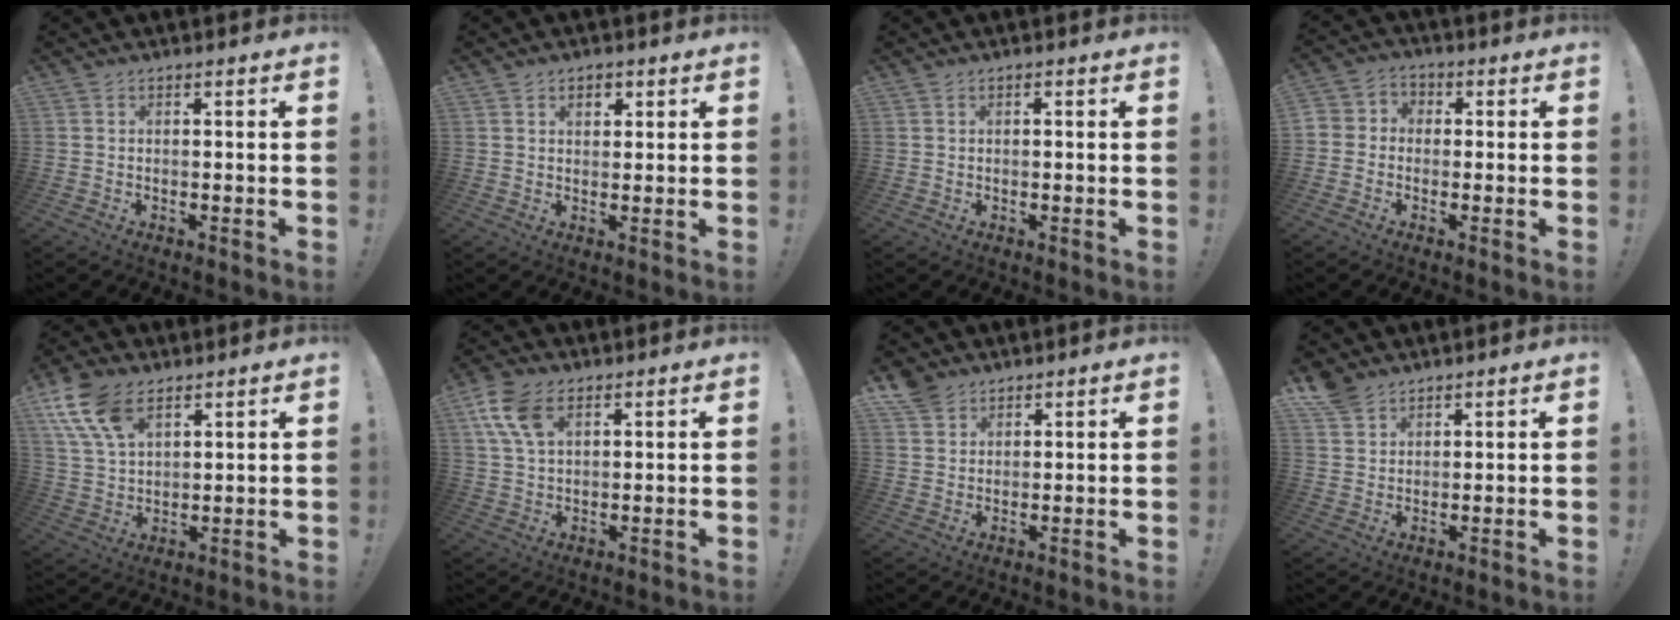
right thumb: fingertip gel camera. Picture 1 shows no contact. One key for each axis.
{"total": 2.8, "fx": 1.3, "fy": 2.0, "fz": 1.5, "tx": -0.016, "ty": -0.001, "tz": 0.021}
{"total": 0.9, "fx": -0.1, "fy": 0.9, "fz": -0.1, "tx": 0.010, "ty": 0.000, "tz": -0.006}
{"total": 4.7, "fx": -2.0, "fy": 4.1, "fz": 1.4, "tx": -0.037, "ty": 0.022, "tz": -0.034}
{"total": 13.2, "fx": 7.5, "fy": 7.7, "fz": 7.6, "tx": -0.152, "ty": -0.025, "tz": 0.148}
{"total": 10.6, "fx": 4.8, "fy": 6.3, "fz": 7.0, "tx": -0.143, "ty": -0.006, "tz": 0.093}
{"total": 4.9, "fx": 4.1, "fy": 2.6, "fz": 1.0, "tx": -0.014, "ty": -0.026, "tz": 0.077}
{"total": 5.6, "fx": 4.7, "fy": 2.7, "fz": 1.6, "tx": -0.033, "ty": -0.025, "tz": 0.091}